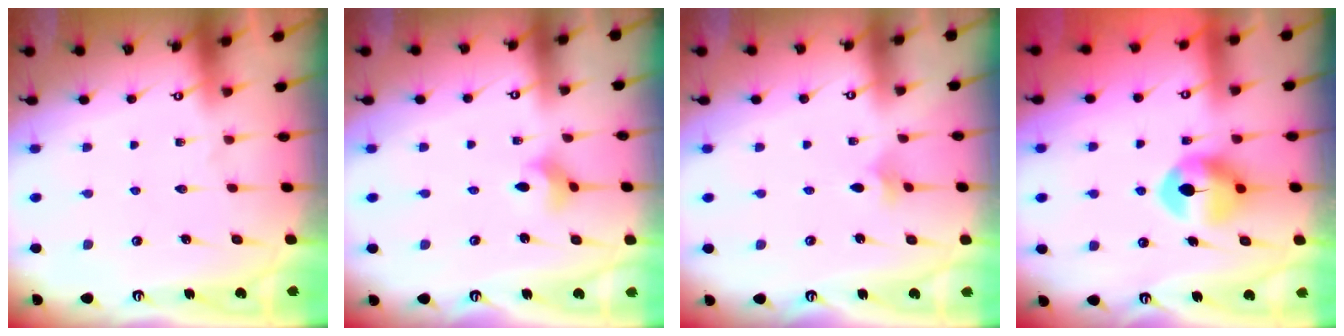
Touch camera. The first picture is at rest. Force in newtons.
{"total": 3.7, "press": 3.7, "slide": 0.3}
{"total": 2.0, "press": 1.9, "slide": 0.5}
{"total": 9.9, "press": 9.9, "slide": 0.4}